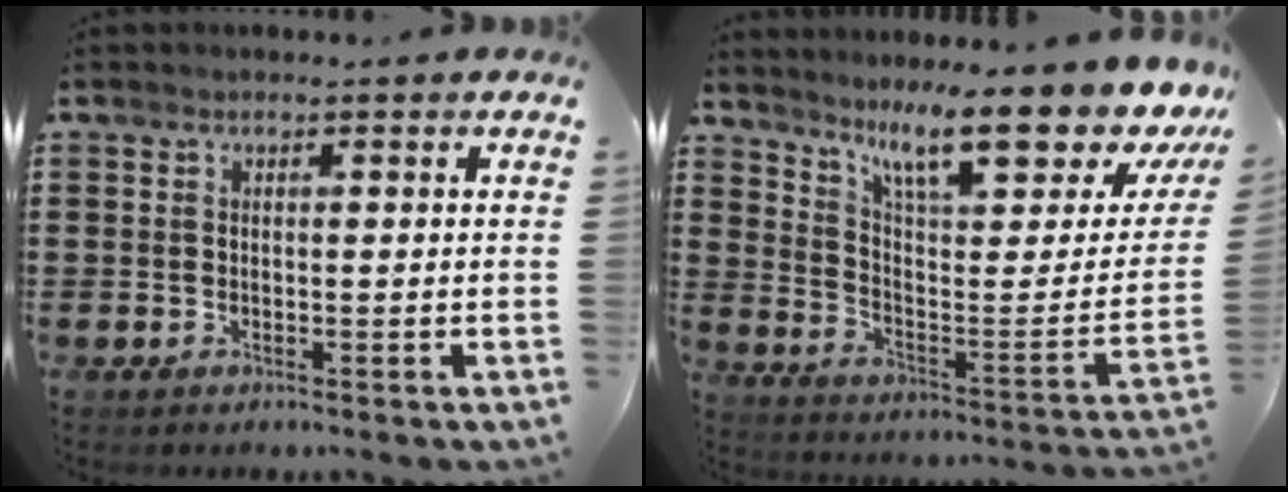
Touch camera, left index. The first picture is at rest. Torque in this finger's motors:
{"motor_torque": [2.14, 0.00, 0.46, 0.21]}